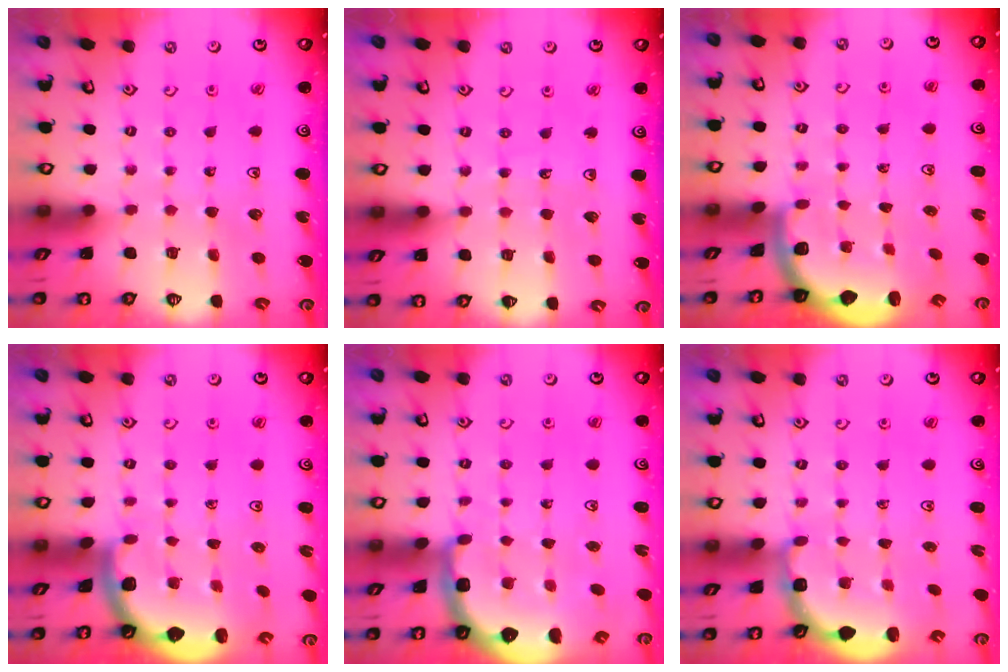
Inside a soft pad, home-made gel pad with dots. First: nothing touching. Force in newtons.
{"total": 2.5, "press": 2.5, "slide": 0.2}
{"total": 2.0, "press": 2.0, "slide": 0.5}
{"total": 1.6, "press": 1.6, "slide": 0.1}
{"total": 4.2, "press": 4.0, "slide": 1.3}
{"total": 2.8, "press": 2.5, "slide": 1.4}